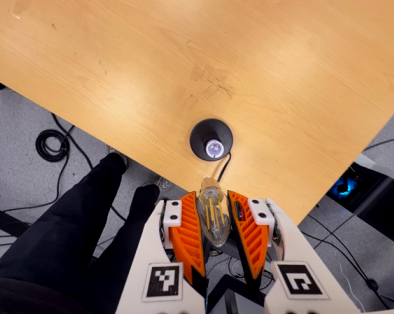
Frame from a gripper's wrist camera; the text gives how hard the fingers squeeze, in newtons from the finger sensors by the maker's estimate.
{"total": 8.4, "left": 7.6, "right": 9.1}